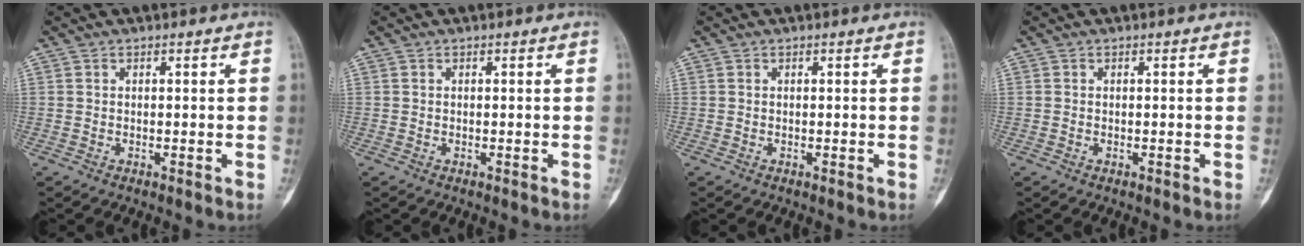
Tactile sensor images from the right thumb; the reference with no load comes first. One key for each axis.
{"total": 0.0}
{"total": 0.0}
{"total": 0.0}